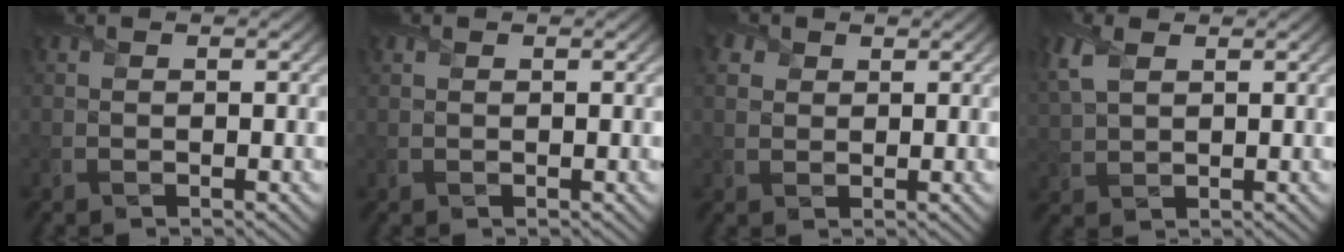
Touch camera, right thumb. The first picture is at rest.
{"total": 0.8, "force": [0.5, 0.3, 0.5], "torque": [-0.016, 0.003, 0.012]}
{"total": 2.3, "force": [1.2, 1.7, 0.9], "torque": [-0.029, 0.003, 0.022]}
{"total": 6.2, "force": [3.0, 3.4, 4.2], "torque": [-0.138, 0.016, 0.061]}